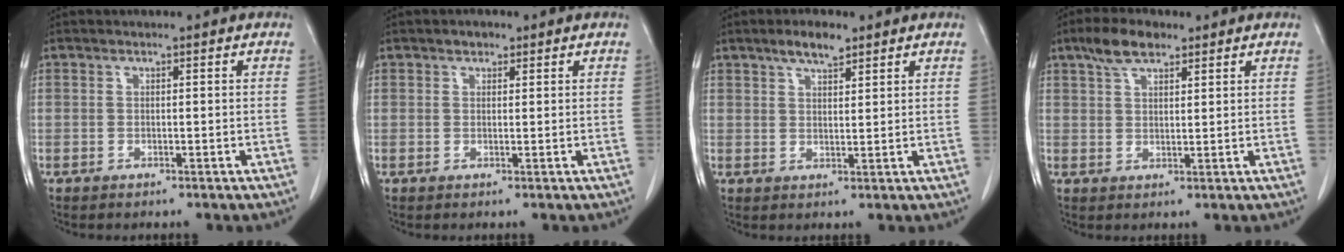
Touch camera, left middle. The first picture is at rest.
{"total": 1.3, "force": [0.9, 0.8, 0.5], "torque": [-0.009, 0.000, 0.013]}
{"total": 4.2, "force": [3.1, 1.2, 2.6], "torque": [-0.050, 0.004, 0.054]}
{"total": 5.5, "force": [3.8, 2.2, 3.3], "torque": [-0.067, 0.012, 0.073]}